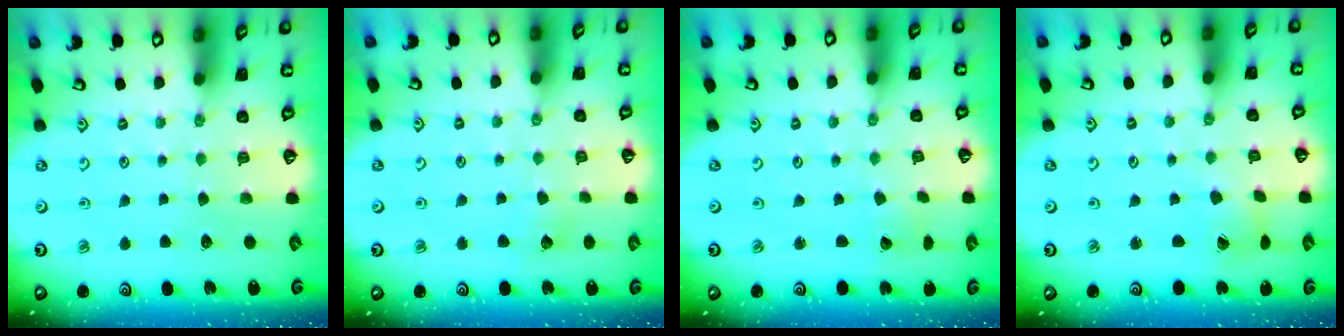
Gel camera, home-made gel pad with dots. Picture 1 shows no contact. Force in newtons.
{"total": 5.3, "press": 5.3, "slide": 0.6}
{"total": 2.1, "press": 2.1, "slide": 0.2}
{"total": 2.0, "press": 2.0, "slide": 0.4}